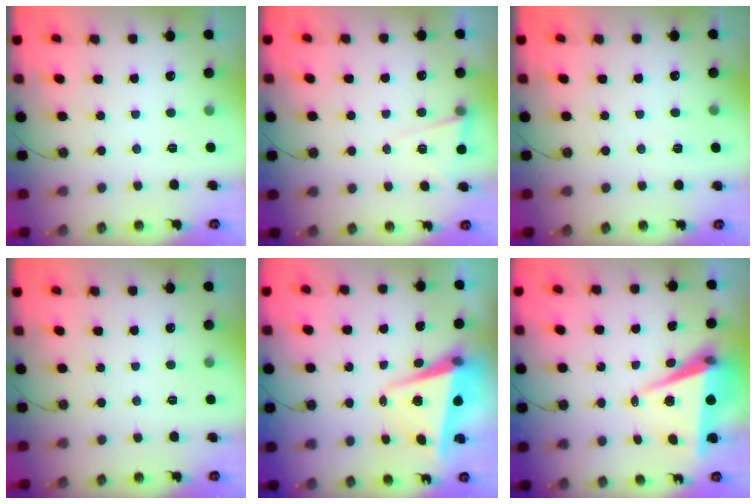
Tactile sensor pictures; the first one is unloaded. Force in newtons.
{"total": 5.2, "press": 3.8, "slide": 3.6}
{"total": 2.3, "press": 1.3, "slide": 1.9}
{"total": 0.0}
{"total": 6.6, "press": 6.5, "slide": 1.4}
{"total": 8.1, "press": 6.8, "slide": 4.4}